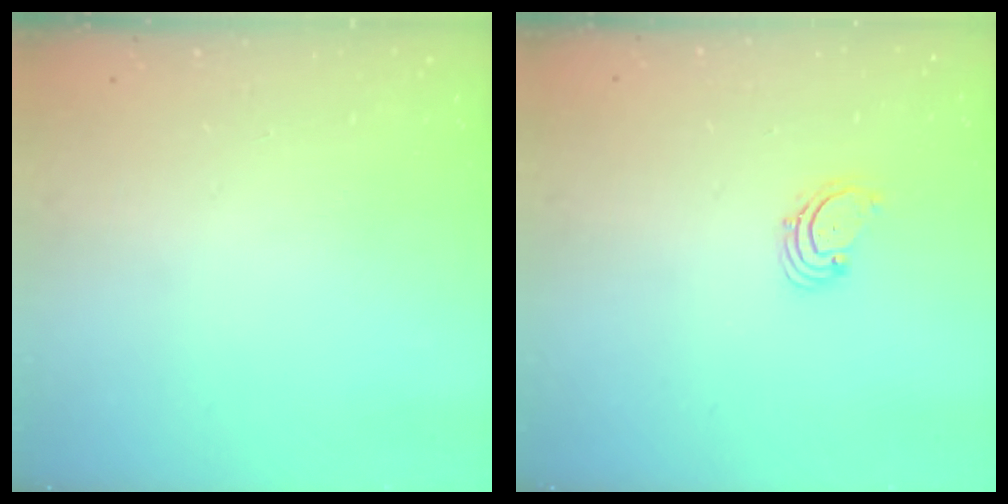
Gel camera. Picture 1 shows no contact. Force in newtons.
{"total": 1.6, "press": 1.6, "slide": 0.2}